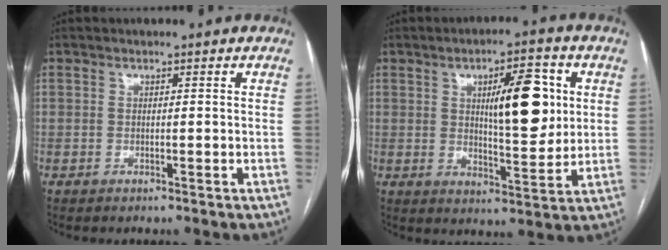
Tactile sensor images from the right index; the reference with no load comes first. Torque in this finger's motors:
{"motor_torque": [0.44, 0.14, 0.53, 0.09]}